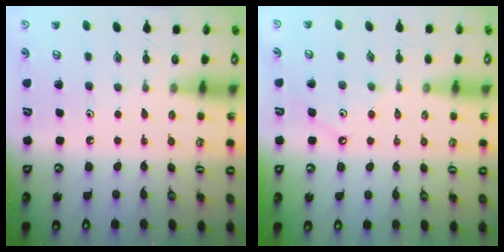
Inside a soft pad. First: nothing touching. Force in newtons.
{"total": 1.9, "press": 1.9, "slide": 0.3}